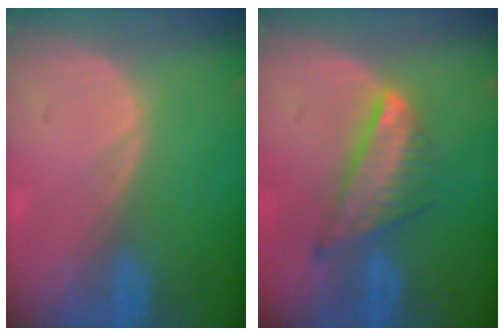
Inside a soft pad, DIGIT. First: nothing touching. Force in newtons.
{"total": 7.6, "press": 6.5, "slide": 4.0}